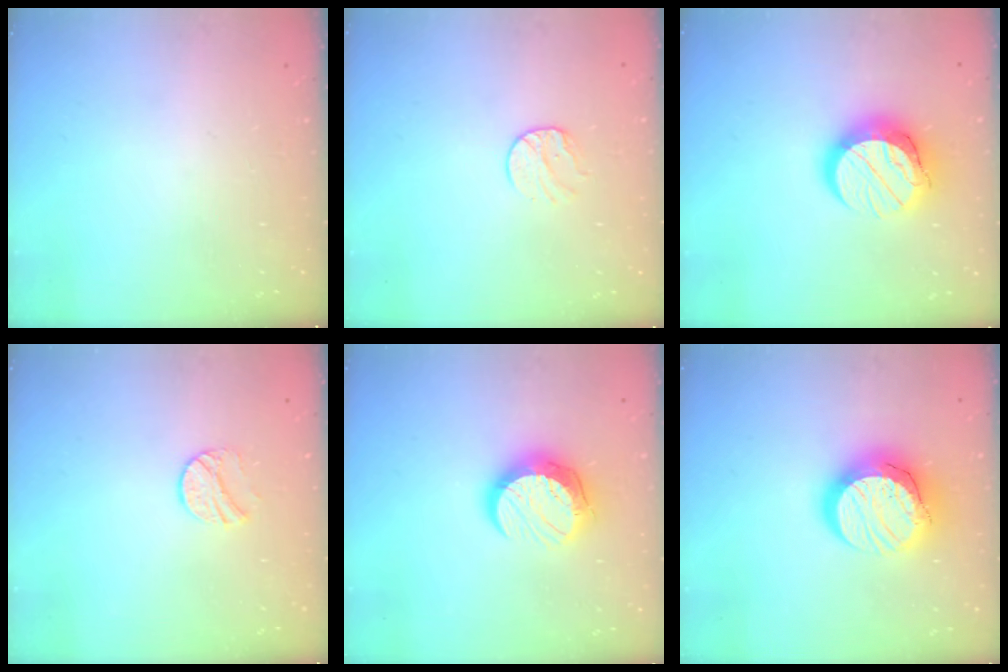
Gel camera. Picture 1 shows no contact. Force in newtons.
{"total": 8.0, "press": 8.0, "slide": 0.7}
{"total": 13.9, "press": 13.8, "slide": 1.2}
{"total": 8.5, "press": 8.5, "slide": 0.4}
{"total": 11.8, "press": 11.8, "slide": 0.8}
{"total": 16.3, "press": 16.2, "slide": 1.1}